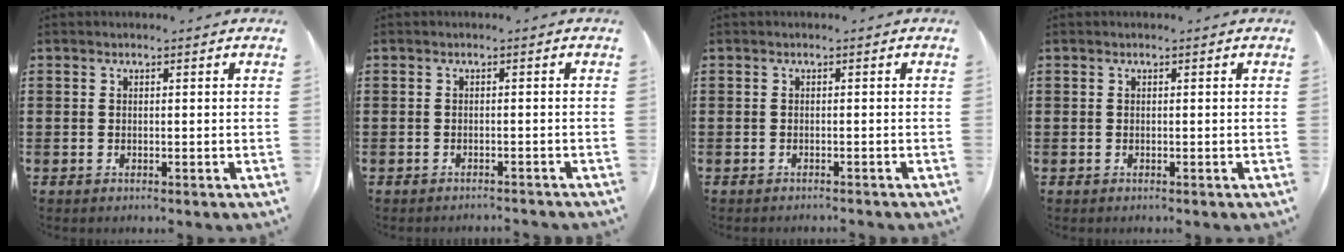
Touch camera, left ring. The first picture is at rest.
{"total": 1.0, "force": [-1.0, -0.1, 0.1], "torque": [-0.005, 0.000, -0.019]}
{"total": 0.7, "force": [-0.6, 0.0, 0.1], "torque": [-0.006, -0.003, -0.013]}
{"total": 0.0}